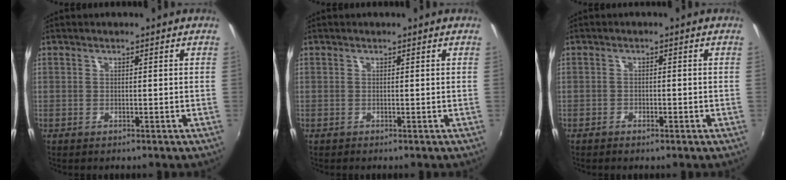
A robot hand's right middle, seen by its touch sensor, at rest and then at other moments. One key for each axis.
{"total": 0.0}
{"total": 1.6, "fx": -1.1, "fy": 0.8, "fz": 0.9, "tx": -0.017, "ty": -0.004, "tz": -0.021}